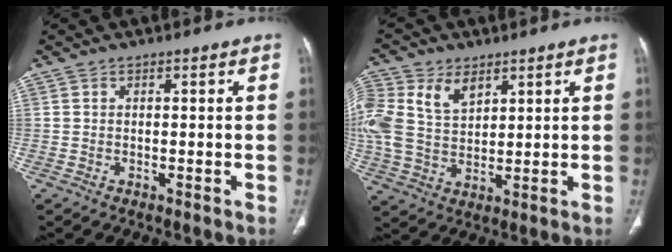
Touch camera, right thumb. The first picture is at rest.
{"total": 13.6, "force": [5.7, 8.9, 8.7], "torque": [-0.197, -0.004, 0.115]}